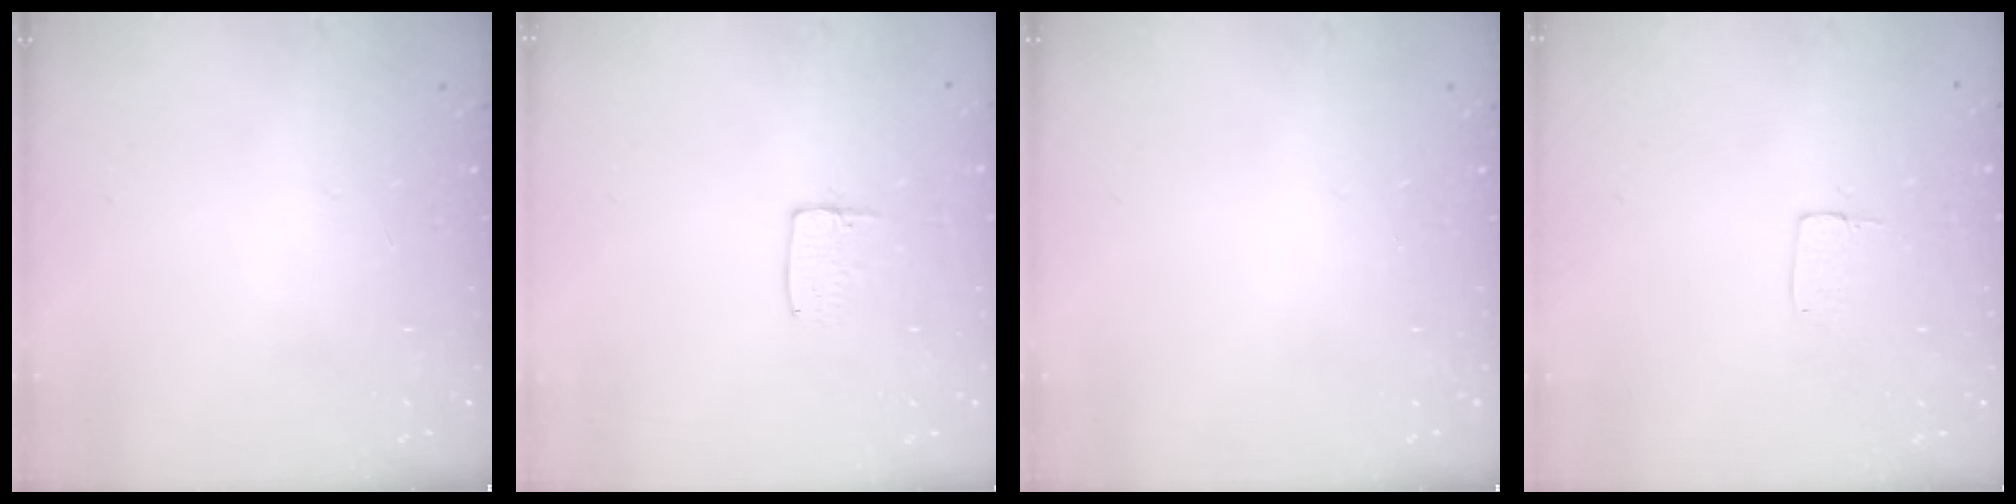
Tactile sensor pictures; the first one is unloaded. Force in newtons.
{"total": 3.4, "press": 3.3, "slide": 0.3}
{"total": 0.0}
{"total": 3.9, "press": 3.9, "slide": 0.1}